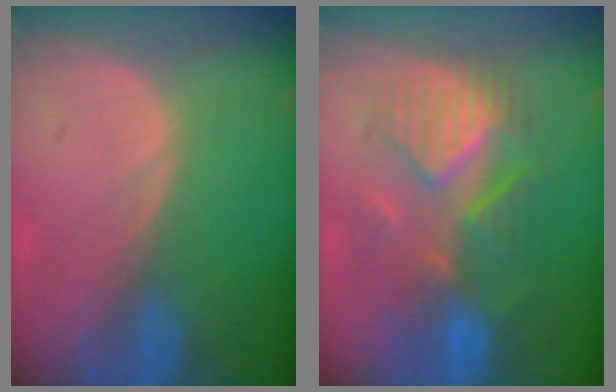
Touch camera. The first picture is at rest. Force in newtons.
{"total": 9.0, "press": 8.9, "slide": 0.9}